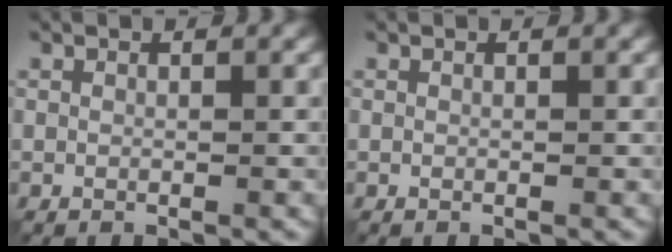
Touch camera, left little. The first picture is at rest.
{"total": 0.0}